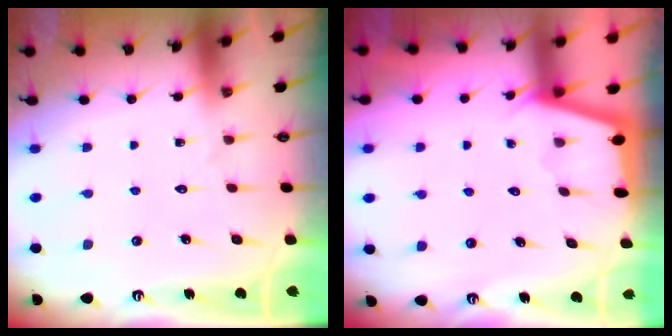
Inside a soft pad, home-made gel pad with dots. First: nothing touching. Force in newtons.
{"total": 2.4, "press": 2.3, "slide": 0.4}